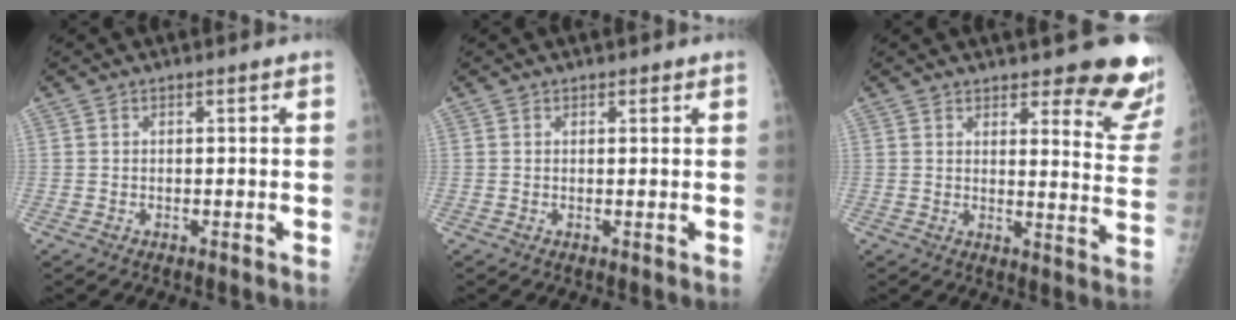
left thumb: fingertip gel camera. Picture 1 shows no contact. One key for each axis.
{"total": 0.7, "fx": 0.5, "fy": 0.4, "fz": 0.2, "tx": 0.004, "ty": -0.003, "tz": 0.004}
{"total": 12.4, "fx": 10.3, "fy": 3.2, "fz": 6.2, "tx": -0.033, "ty": -0.079, "tz": 0.105}